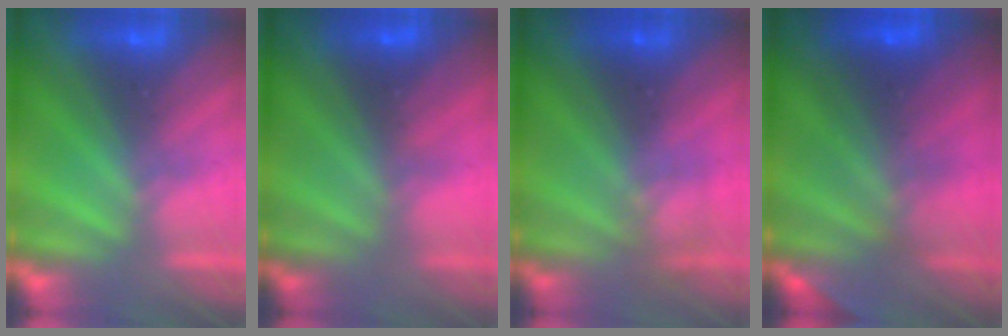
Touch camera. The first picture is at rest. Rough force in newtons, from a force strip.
{"total": 4.8}
{"total": 2.4}
{"total": 7.6}